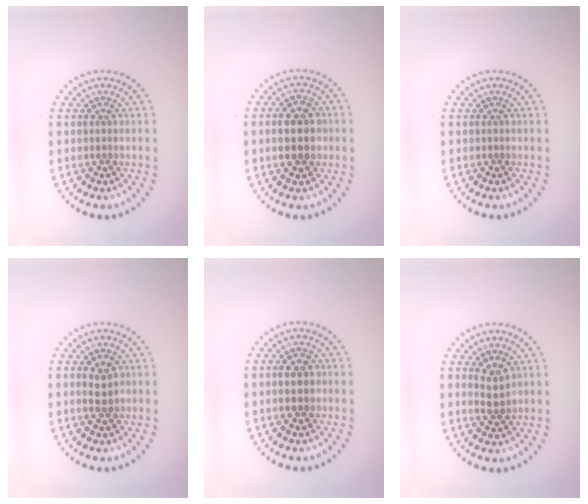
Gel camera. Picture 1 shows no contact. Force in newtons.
{"total": 3.8, "press": 3.8, "slide": 0.2}
{"total": 0.0}
{"total": 1.9, "press": 1.9, "slide": 0.3}
{"total": 2.4, "press": 2.4, "slide": 0.0}
{"total": 1.8, "press": 1.7, "slide": 0.6}